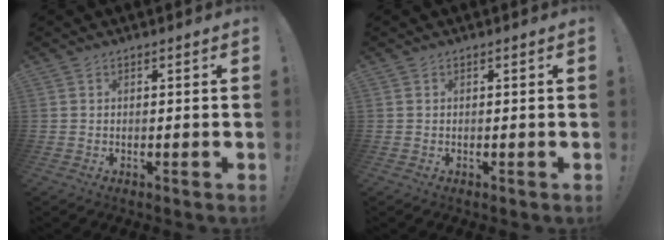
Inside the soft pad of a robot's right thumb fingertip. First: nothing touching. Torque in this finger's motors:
{"motor_torque": [0.00, 0.00, 0.00, 0.00, 0.00]}